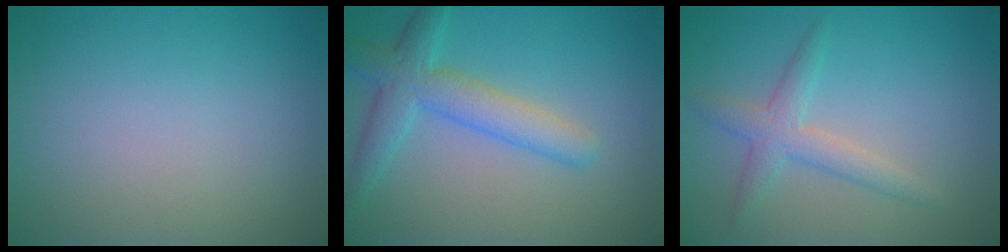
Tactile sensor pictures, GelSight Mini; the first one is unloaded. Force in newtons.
{"total": 4.5, "press": 4.5, "slide": 0.3}
{"total": 2.7, "press": 2.7, "slide": 0.1}